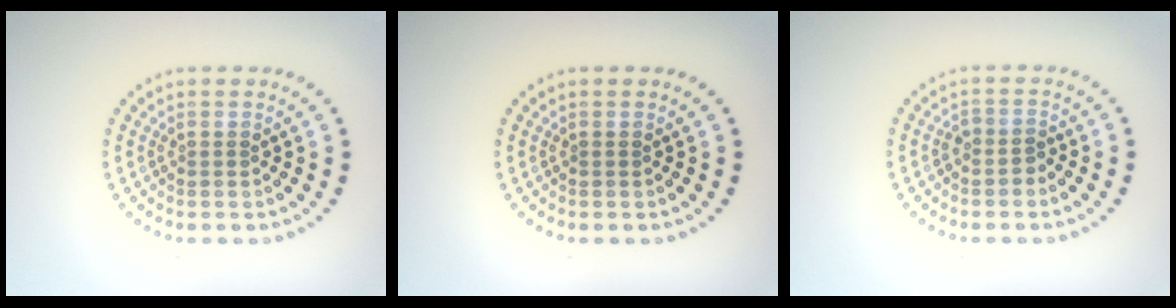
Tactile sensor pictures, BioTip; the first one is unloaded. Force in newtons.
{"total": 0.0}
{"total": 1.3, "press": 1.0, "slide": 0.7}